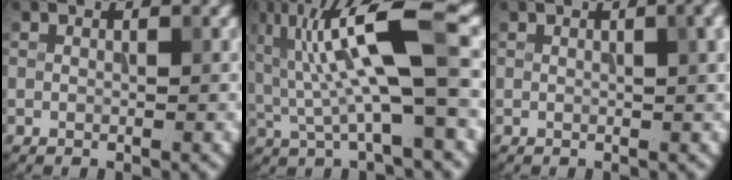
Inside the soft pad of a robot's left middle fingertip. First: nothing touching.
{"total": 10.1, "force": [1.7, 2.1, 9.8], "torque": [-0.179, 0.005, 0.032]}
{"total": 3.4, "force": [0.9, 1.3, 2.9], "torque": [-0.020, 0.011, 0.011]}